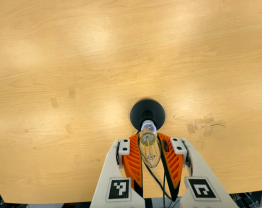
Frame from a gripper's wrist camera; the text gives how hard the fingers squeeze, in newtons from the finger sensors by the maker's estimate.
{"total": 19.6, "left": 21.4, "right": 17.9}